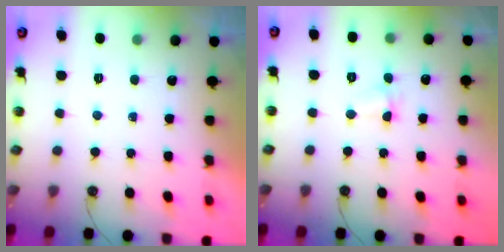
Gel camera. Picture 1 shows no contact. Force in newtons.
{"total": 3.0, "press": 2.9, "slide": 0.5}